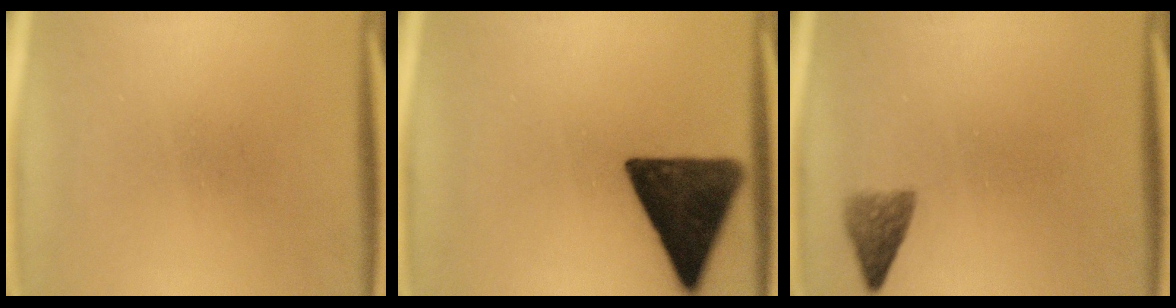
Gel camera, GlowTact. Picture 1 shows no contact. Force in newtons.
{"total": 14.2}
{"total": 2.6}